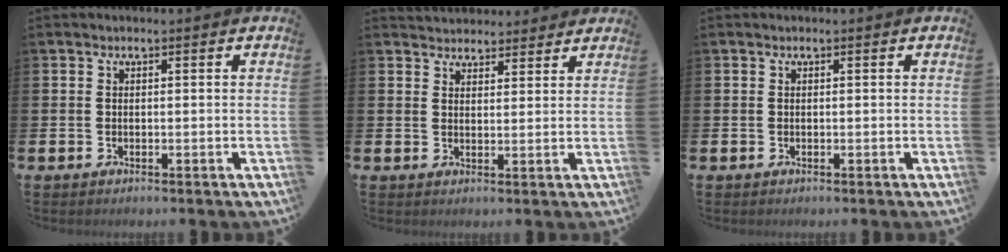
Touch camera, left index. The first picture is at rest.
{"total": 3.4, "force": [3.2, 1.1, -0.3], "torque": [-0.004, -0.013, 0.060]}
{"total": 0.0}